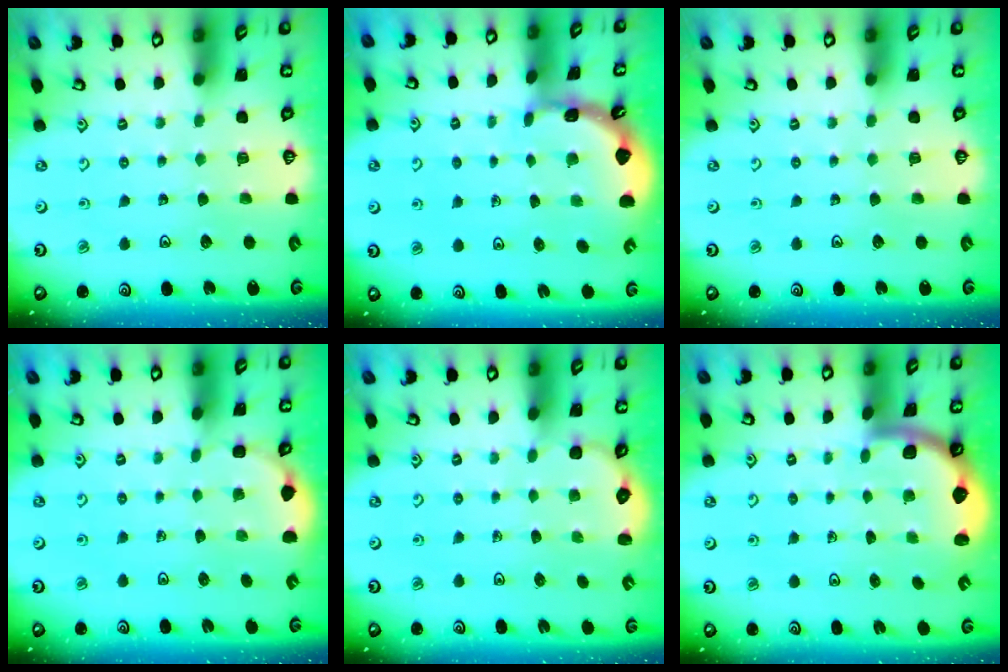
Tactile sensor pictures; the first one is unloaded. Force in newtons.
{"total": 1.8, "press": 1.8, "slide": 0.1}
{"total": 0.0}
{"total": 2.4, "press": 1.0, "slide": 2.1}
{"total": 1.5, "press": 1.2, "slide": 0.9}
{"total": 1.9, "press": 1.9, "slide": 0.3}